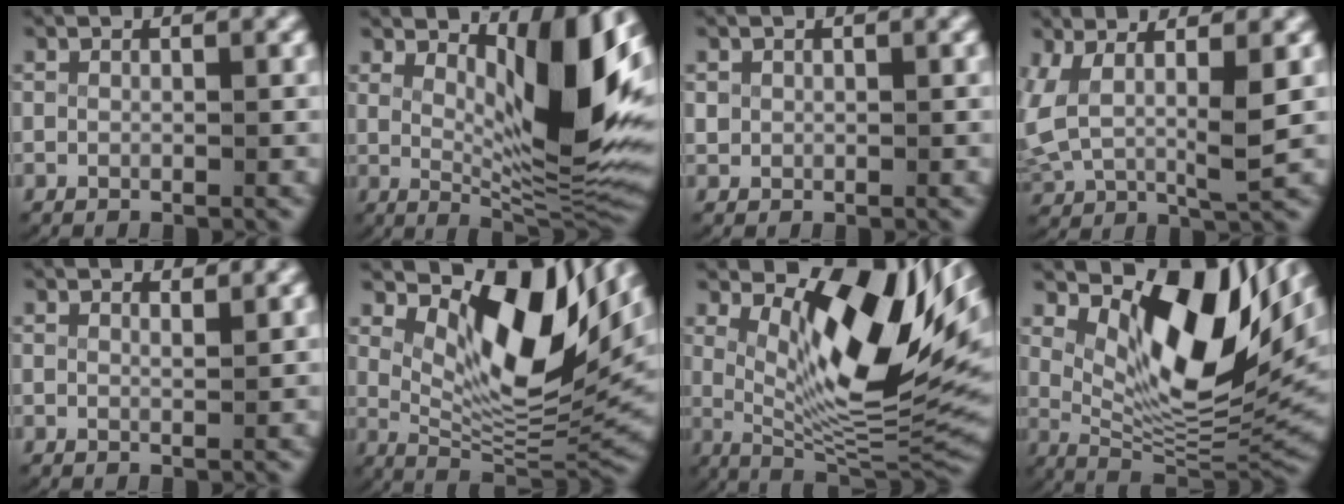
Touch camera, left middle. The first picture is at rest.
{"total": 10.7, "force": [3.2, 3.1, 9.8], "torque": [-0.133, -0.015, 0.060]}
{"total": 0.9, "force": [0.2, 0.8, 0.3], "torque": [-0.018, -0.008, 0.011]}
{"total": 6.8, "force": [1.8, 4.4, 4.9], "torque": [-0.123, -0.012, 0.031]}
{"total": 1.3, "force": [1.2, -0.2, 0.1], "torque": [-0.002, -0.010, 0.023]}
{"total": 12.1, "force": [4.8, 5.2, 9.9], "torque": [-0.144, -0.003, 0.076]}
{"total": 14.7, "force": [4.3, 6.1, 12.7], "torque": [-0.167, -0.003, 0.070]}
{"total": 13.7, "force": [4.6, 6.4, 11.2], "torque": [-0.159, -0.003, 0.073]}